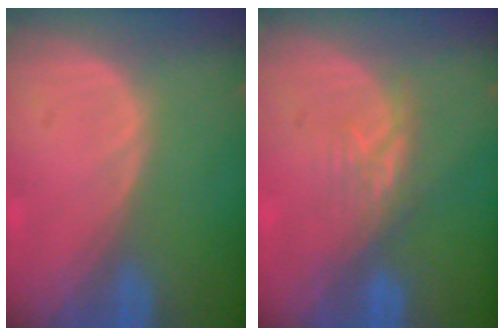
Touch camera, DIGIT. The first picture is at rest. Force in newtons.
{"total": 3.8, "press": 3.7, "slide": 0.5}